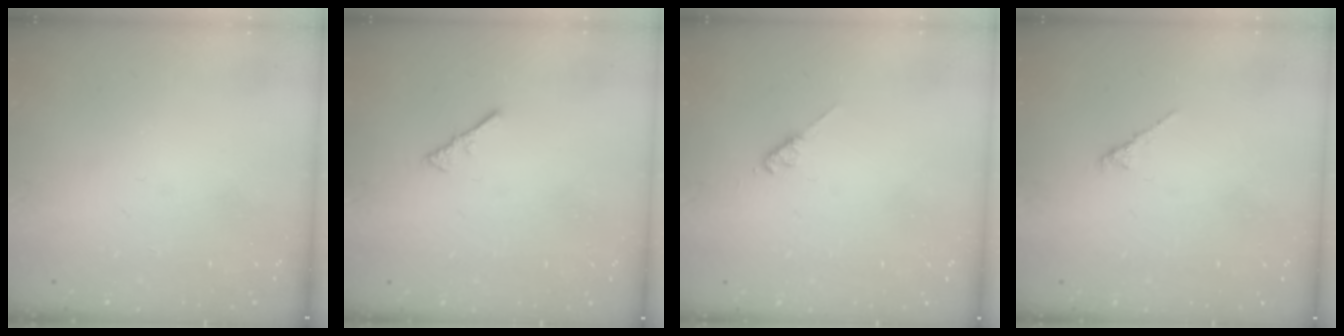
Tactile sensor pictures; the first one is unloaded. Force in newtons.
{"total": 2.2, "press": 2.1, "slide": 0.5}
{"total": 2.8, "press": 2.8, "slide": 0.5}
{"total": 1.6, "press": 1.5, "slide": 0.5}